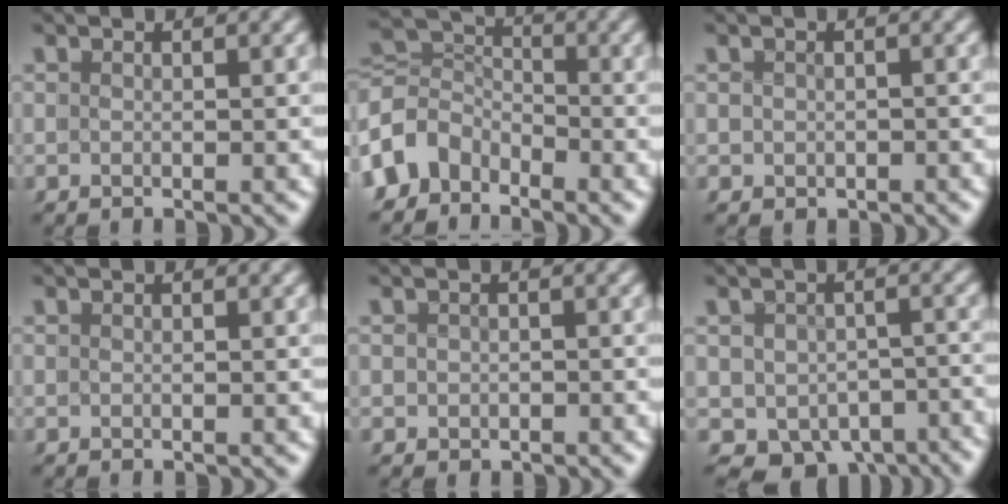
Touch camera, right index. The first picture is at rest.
{"total": 6.9, "force": [-1.3, 6.2, 2.8], "torque": [-0.071, -0.024, -0.028]}
{"total": 0.8, "force": [-0.2, 0.5, -0.5], "torque": [0.009, -0.009, -0.001]}
{"total": 0.0}
{"total": 0.8, "force": [-0.3, 0.3, -0.7], "torque": [0.015, -0.006, -0.006]}
{"total": 7.6, "force": [-5.8, 4.6, 1.9], "torque": [-0.015, -0.038, -0.085]}